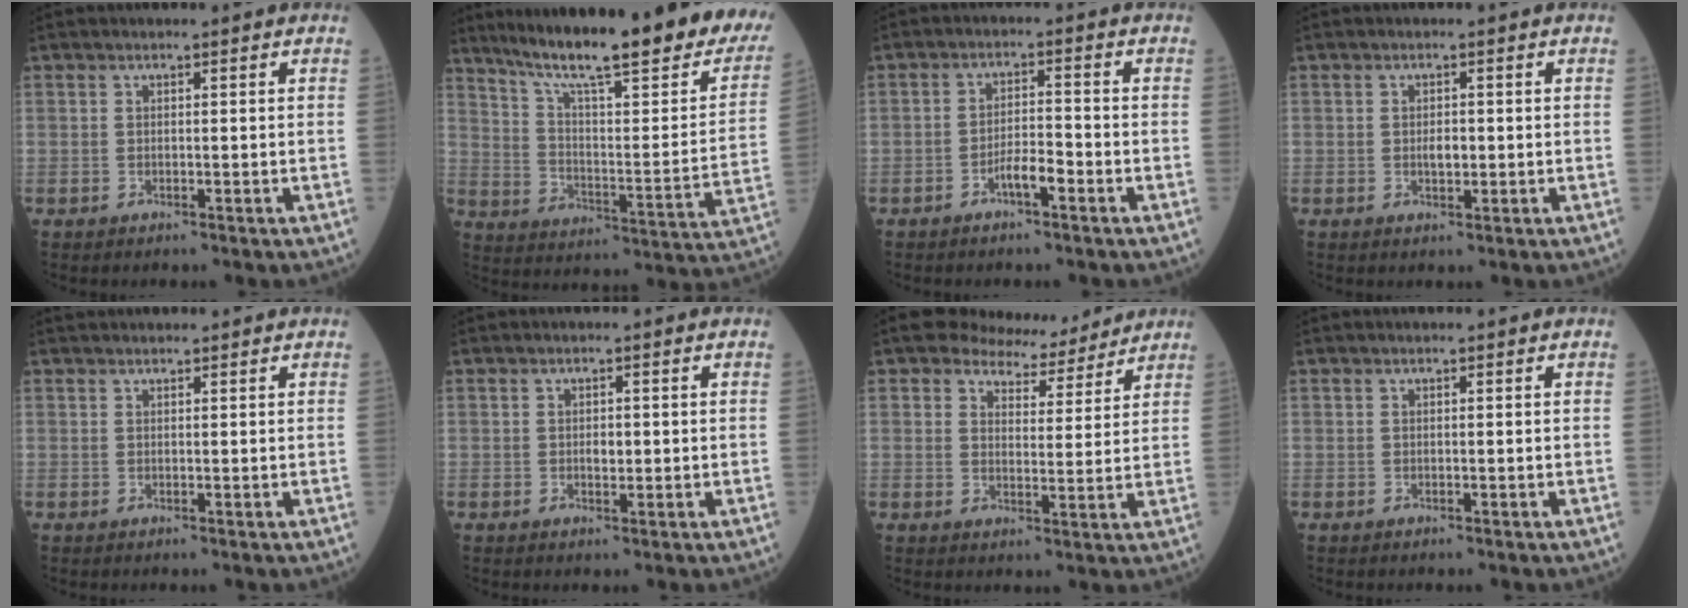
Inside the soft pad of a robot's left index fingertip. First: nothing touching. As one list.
[{"total": 30.4, "force": [24.4, 3.6, 17.7], "torque": [-0.272, -0.057, 0.326]}, {"total": 3.5, "force": [-2.1, 0.7, 2.7], "torque": [-0.050, 0.003, -0.040]}, {"total": 1.7, "force": [-0.1, 0.9, 1.5], "torque": [-0.026, 0.000, 0.000]}, {"total": 2.9, "force": [2.8, 0.4, 0.7], "torque": [-0.007, 0.031, 0.041]}, {"total": 1.5, "force": [-0.1, 0.8, 1.2], "torque": [-0.021, 0.001, 0.000]}, {"total": 7.1, "force": [6.5, 2.6, 1.0], "torque": [-0.017, 0.004, 0.090]}, {"total": 0.0}]